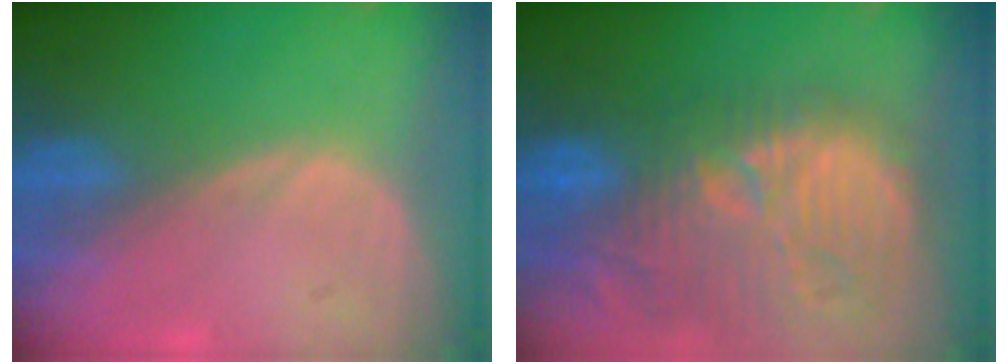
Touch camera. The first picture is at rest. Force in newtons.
{"total": 13.9, "press": 12.7, "slide": 5.5}